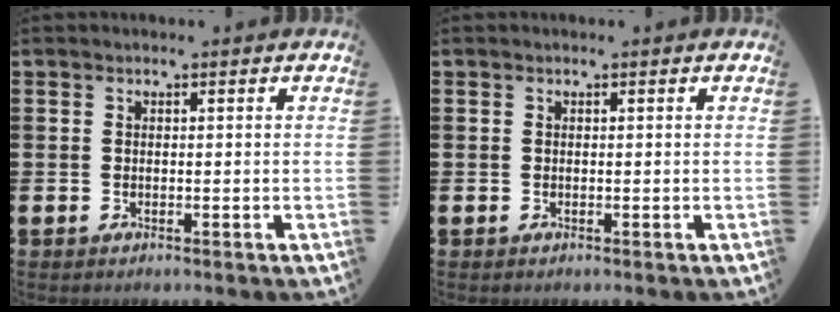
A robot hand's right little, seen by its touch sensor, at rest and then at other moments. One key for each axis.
{"total": 0.0}